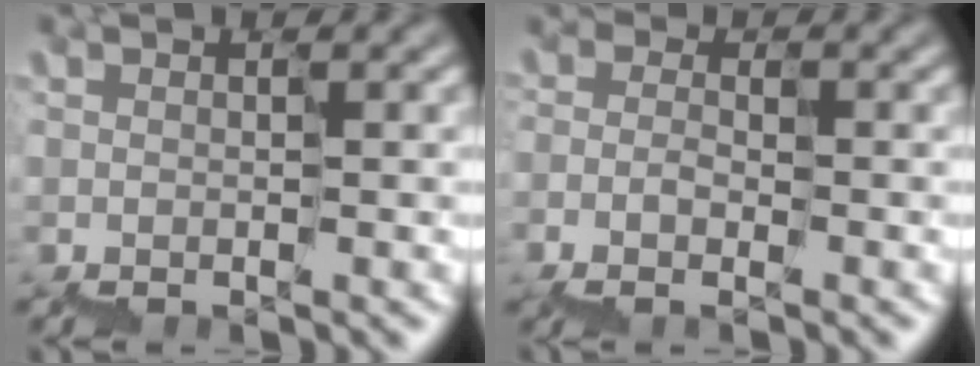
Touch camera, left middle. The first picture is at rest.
{"total": 1.1, "force": [-1.0, 0.4, 0.0], "torque": [-0.008, 0.004, -0.016]}